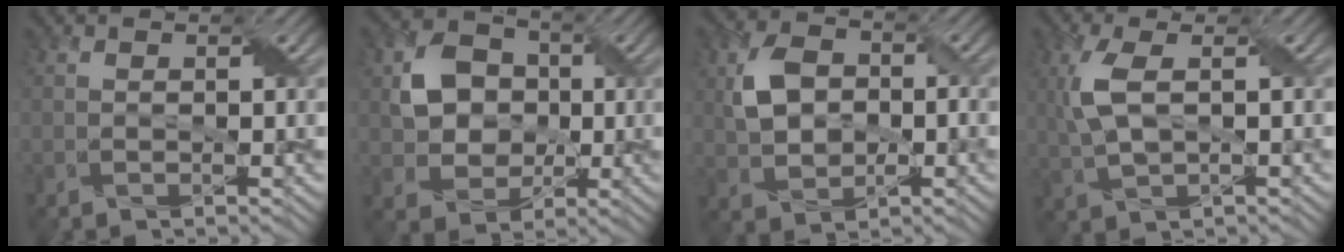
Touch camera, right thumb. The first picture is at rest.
{"total": 6.6, "force": [0.7, 6.0, 2.8], "torque": [-0.064, 0.005, 0.005]}
{"total": 6.2, "force": [0.5, 4.7, 4.1], "torque": [-0.091, 0.003, 0.010]}
{"total": 5.1, "force": [1.1, 2.1, 4.5], "torque": [-0.121, 0.005, 0.021]}